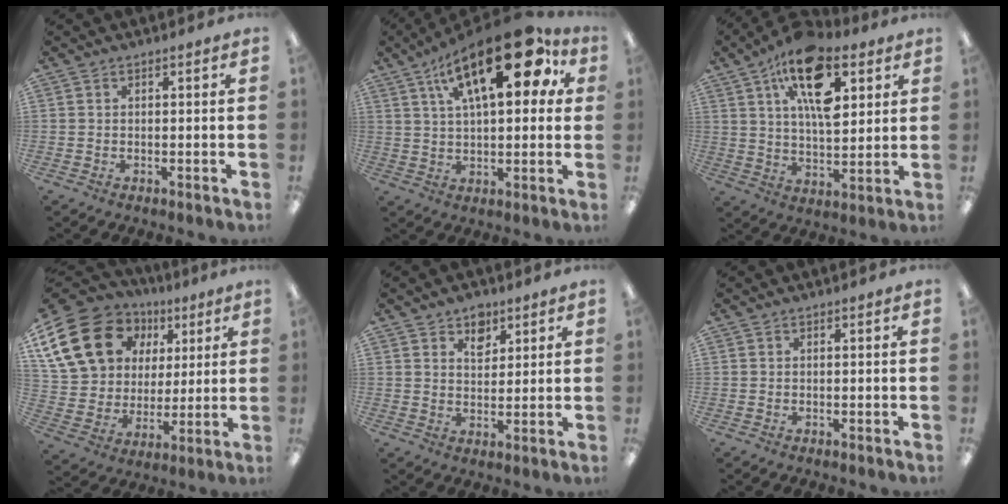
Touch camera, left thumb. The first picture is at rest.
{"total": 23.1, "force": [10.4, 9.9, 18.1], "torque": [-0.273, -0.036, 0.161]}
{"total": 18.1, "force": [9.0, 8.8, 13.0], "torque": [-0.204, -0.028, 0.153]}
{"total": 21.1, "force": [9.7, 15.5, 10.5], "torque": [-0.229, -0.020, 0.192]}
{"total": 5.4, "force": [3.9, 3.3, 1.7], "torque": [-0.006, -0.018, 0.065]}
{"total": 0.0}